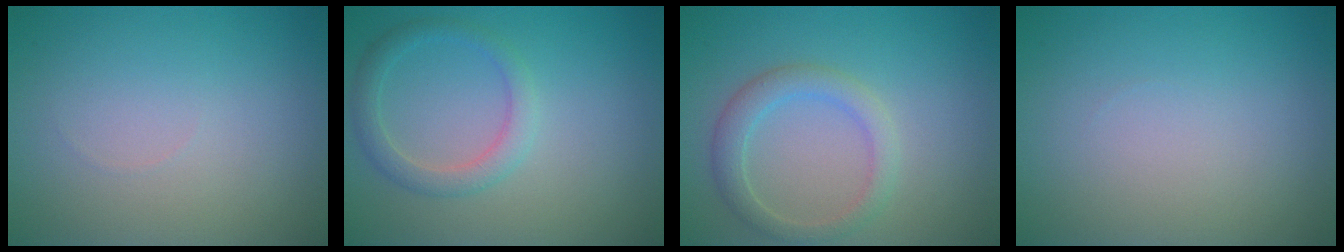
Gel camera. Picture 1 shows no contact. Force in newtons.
{"total": 2.3, "press": 2.3, "slide": 0.1}
{"total": 2.7, "press": 2.7, "slide": 0.0}
{"total": 0.0}